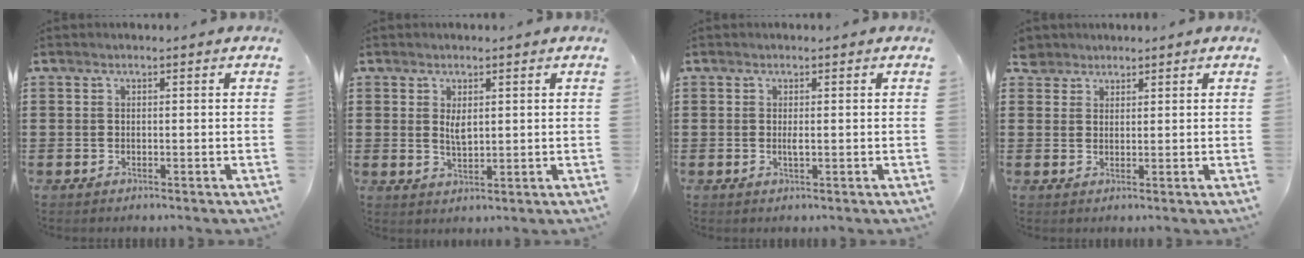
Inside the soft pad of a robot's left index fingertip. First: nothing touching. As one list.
[{"total": 2.5, "force": [0.8, 0.9, 2.1], "torque": [-0.045, 0.001, 0.014]}, {"total": 1.2, "force": [0.1, 0.1, 1.2], "torque": [-0.023, -0.003, 0.001]}, {"total": 2.6, "force": [2.1, 1.5, 0.1], "torque": [-0.012, 0.009, 0.042]}]